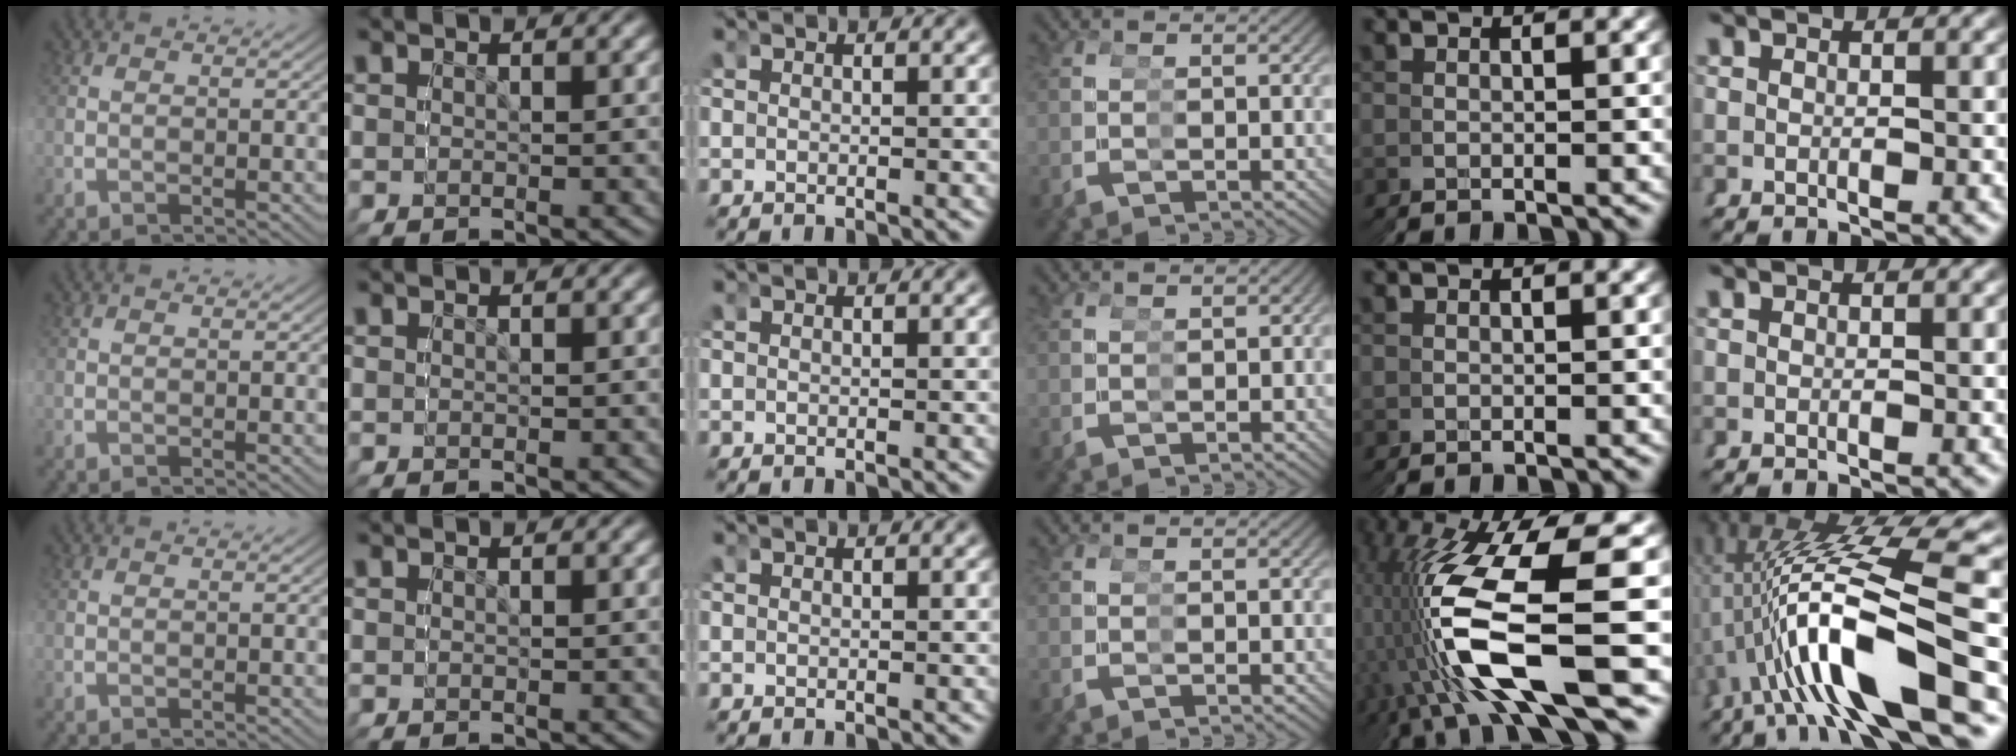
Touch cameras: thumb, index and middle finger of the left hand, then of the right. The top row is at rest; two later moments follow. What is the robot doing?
{"motion": "grasp_and_lifting", "object": "cup"}